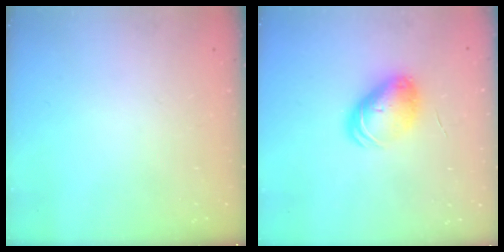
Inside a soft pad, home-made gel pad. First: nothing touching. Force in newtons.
{"total": 8.5, "press": 8.5, "slide": 0.2}